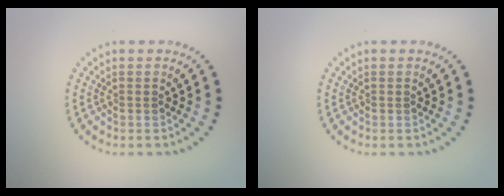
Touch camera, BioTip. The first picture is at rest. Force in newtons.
{"total": 0.0}